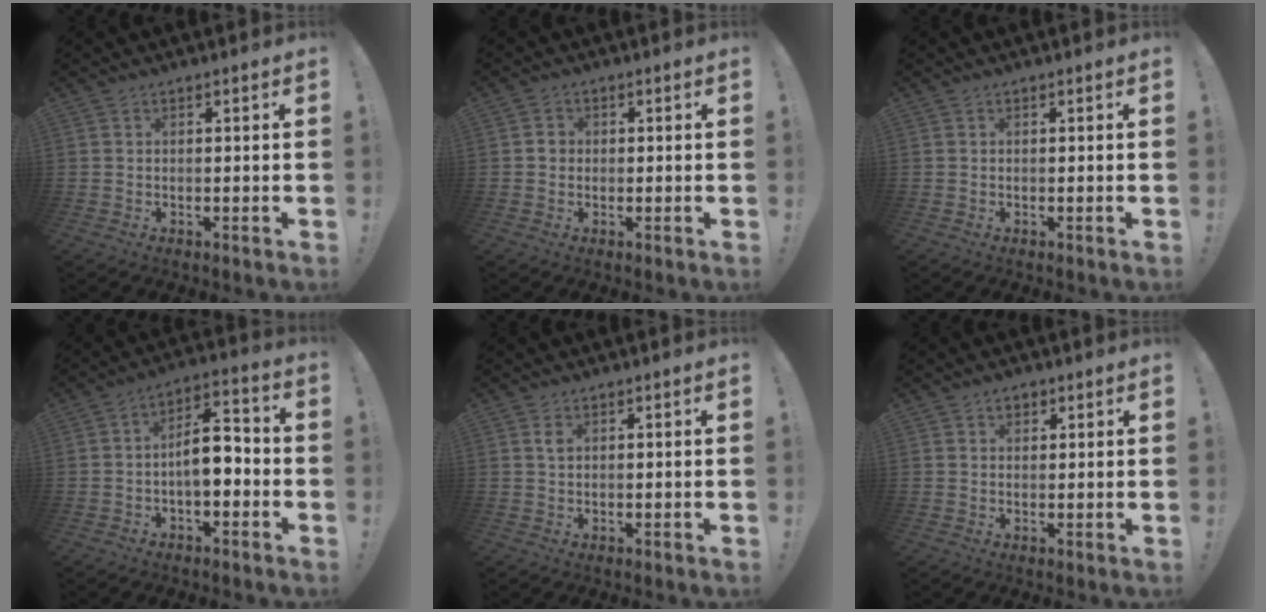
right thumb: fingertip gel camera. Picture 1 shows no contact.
{"total": 2.3, "force": [-0.3, 2.0, 1.0], "torque": [-0.004, 0.003, -0.009]}
{"total": 0.0}
{"total": 10.3, "force": [-2.0, 5.0, 8.8], "torque": [-0.135, 0.012, -0.033]}
{"total": 1.9, "force": [0.8, 1.1, 1.4], "torque": [-0.022, -0.001, 0.013]}
{"total": 2.1, "force": [1.2, 1.6, 0.8], "torque": [-0.010, -0.004, 0.021]}